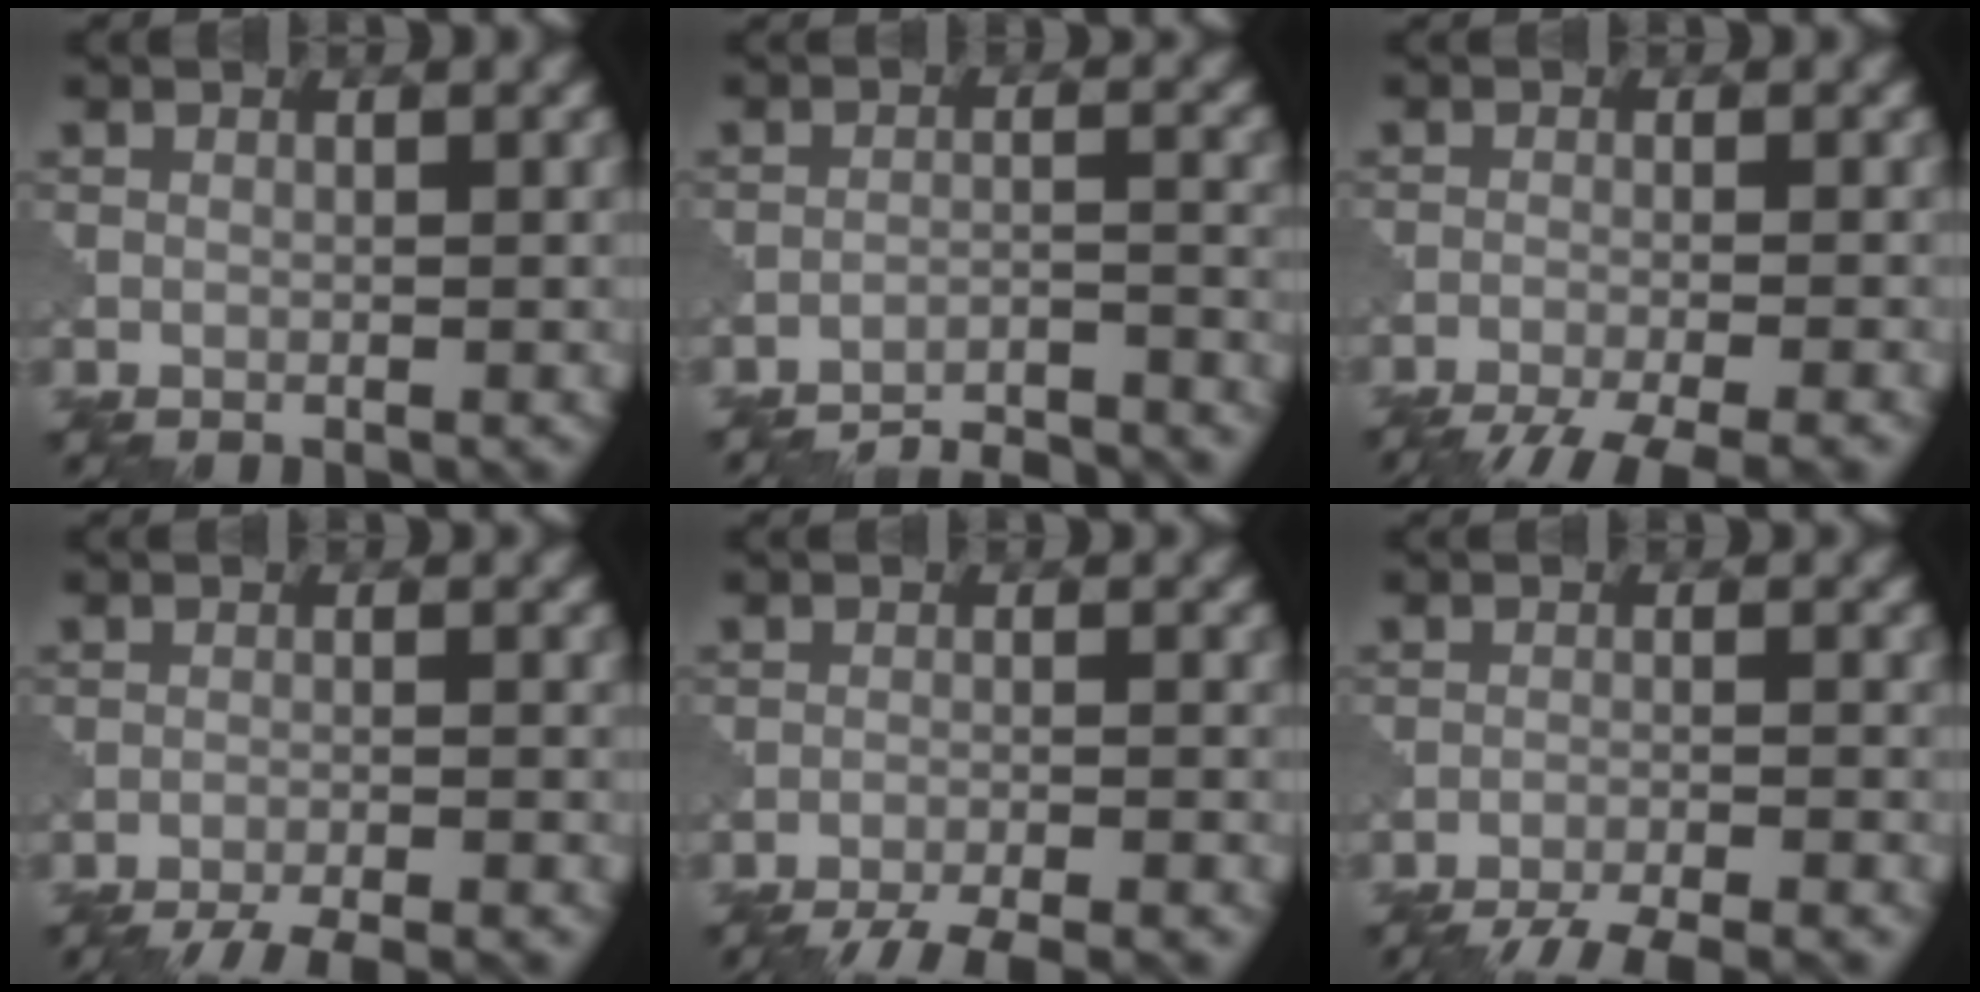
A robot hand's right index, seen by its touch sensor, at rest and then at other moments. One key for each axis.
{"total": 13.0, "fx": -12.5, "fy": 2.5, "fz": 2.4, "tx": -0.020, "ty": 0.005, "tz": -0.157}
{"total": 6.8, "fx": -5.5, "fy": 1.2, "fz": 3.9, "tx": -0.056, "ty": -0.021, "tz": -0.090}
{"total": 7.8, "fx": -7.3, "fy": 1.4, "fz": 2.5, "tx": -0.030, "ty": -0.002, "tz": -0.104}
{"total": 8.4, "fx": -7.7, "fy": 1.4, "fz": 2.9, "tx": -0.038, "ty": -0.006, "tz": -0.112}
{"total": 9.0, "fx": -8.4, "fy": 1.6, "fz": 3.0, "tx": -0.040, "ty": -0.008, "tz": -0.122}